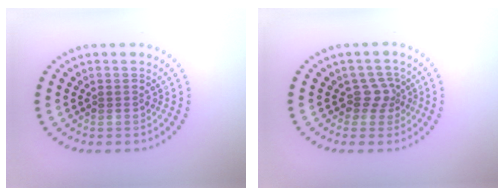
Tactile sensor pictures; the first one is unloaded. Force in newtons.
{"total": 1.9, "press": 1.4, "slide": 1.3}